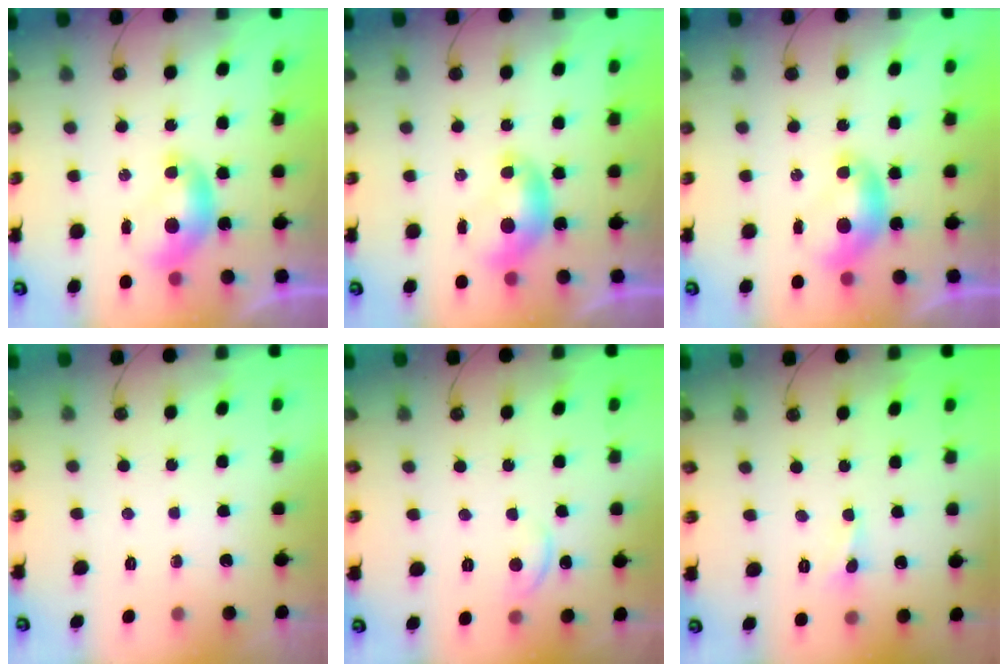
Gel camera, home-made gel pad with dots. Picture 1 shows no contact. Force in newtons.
{"total": 0.0}
{"total": 0.0}
{"total": 0.0}
{"total": 0.5, "press": 0.0, "slide": 0.5}
{"total": 0.8, "press": 0.8, "slide": 0.2}